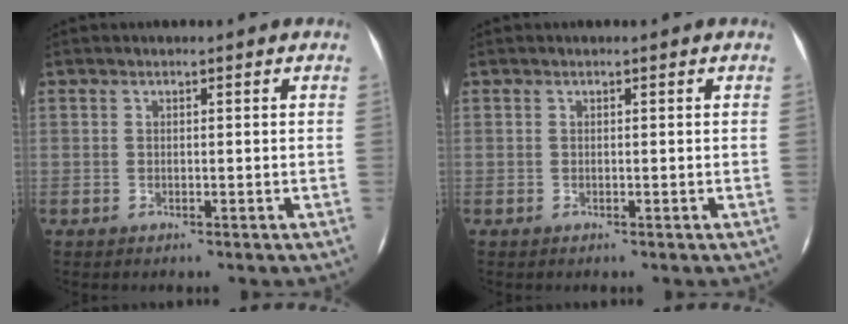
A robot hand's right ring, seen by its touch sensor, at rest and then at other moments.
{"total": 0.0}